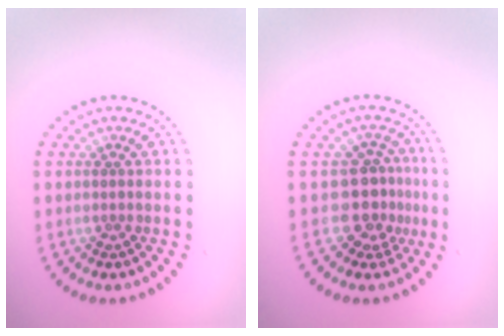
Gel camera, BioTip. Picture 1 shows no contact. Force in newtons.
{"total": 3.2, "press": 2.4, "slide": 2.1}